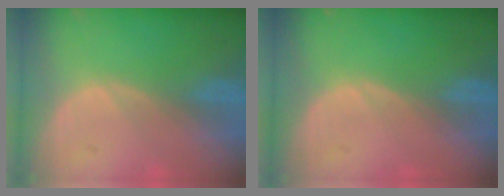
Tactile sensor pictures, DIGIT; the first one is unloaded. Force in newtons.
{"total": 0.0}